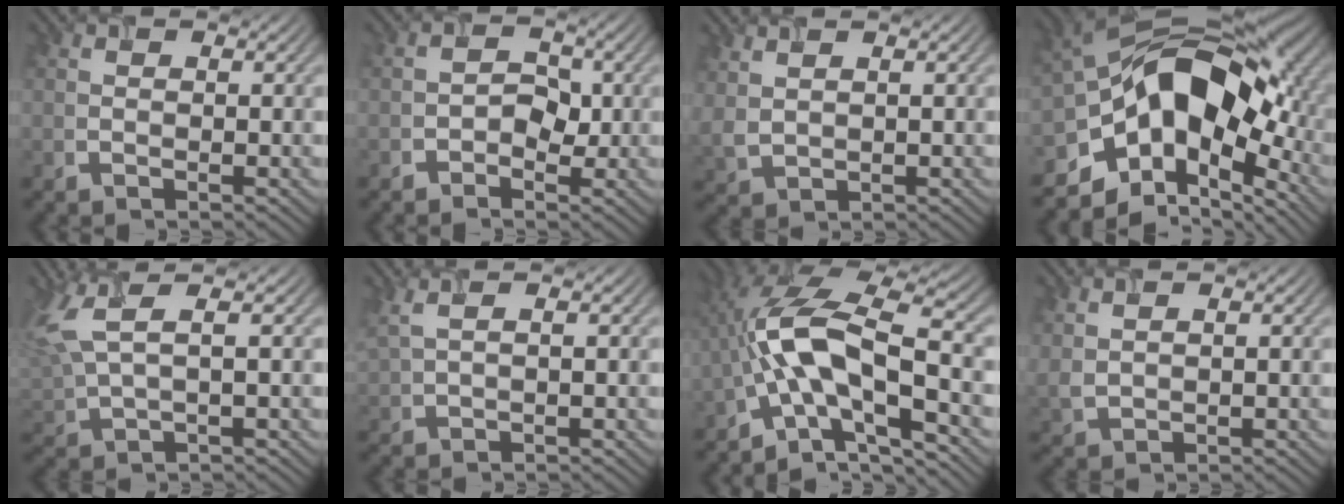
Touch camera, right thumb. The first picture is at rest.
{"total": 2.0, "force": [-0.9, 1.4, 1.2], "torque": [-0.014, 0.006, -0.021]}
{"total": 2.4, "force": [1.6, 1.0, 1.6], "torque": [-0.049, 0.006, 0.039]}
{"total": 16.8, "force": [-3.8, 10.8, 12.3], "torque": [-0.217, -0.001, -0.073]}
{"total": 6.8, "force": [3.2, 1.9, 5.7], "torque": [-0.157, 0.012, 0.062]}
{"total": 3.7, "force": [2.2, 0.9, 2.8], "torque": [-0.078, 0.021, 0.033]}
{"total": 12.8, "force": [-2.9, 5.1, 11.4], "torque": [-0.213, 0.015, -0.068]}
{"total": 2.1, "force": [1.4, 0.7, 1.3], "torque": [-0.041, 0.005, 0.036]}